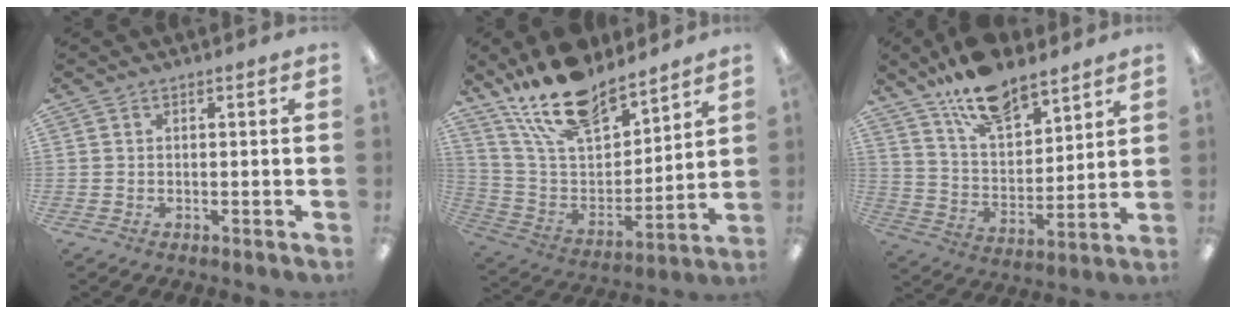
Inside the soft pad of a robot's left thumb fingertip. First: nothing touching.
{"total": 19.7, "force": [15.8, 7.9, 8.6], "torque": [-0.174, -0.093, 0.284]}
{"total": 14.4, "force": [11.5, 5.9, 6.2], "torque": [-0.109, -0.067, 0.209]}